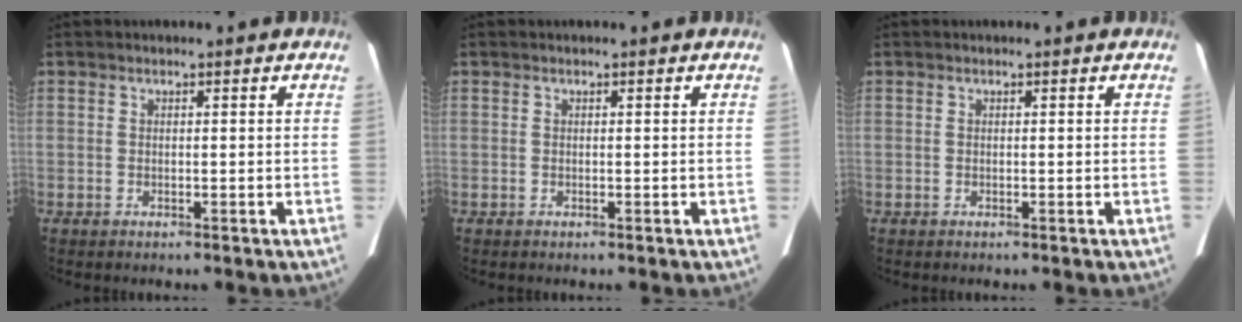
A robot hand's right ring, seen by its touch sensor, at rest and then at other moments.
{"total": 0.0}
{"total": 0.0}